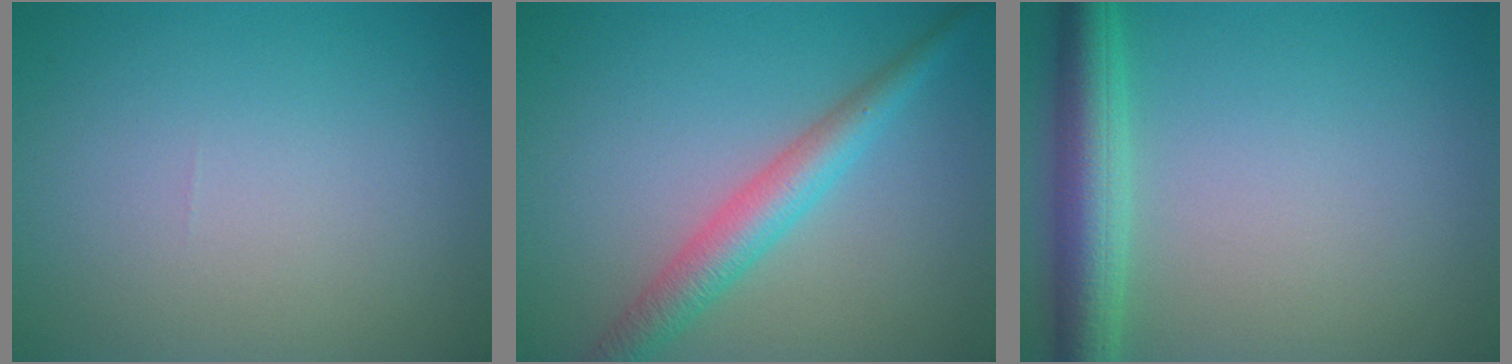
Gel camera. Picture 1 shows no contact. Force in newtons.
{"total": 3.9, "press": 3.9, "slide": 0.1}
{"total": 4.9, "press": 4.9, "slide": 0.1}